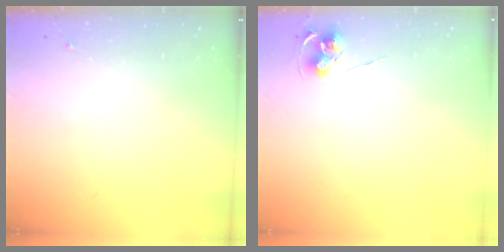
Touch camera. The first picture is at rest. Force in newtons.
{"total": 7.9, "press": 7.9, "slide": 0.5}